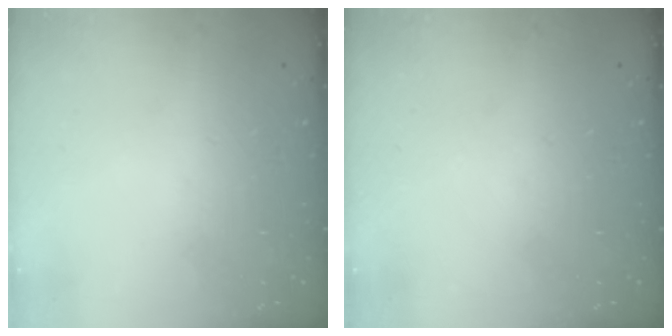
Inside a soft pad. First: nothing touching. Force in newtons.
{"total": 0.0}